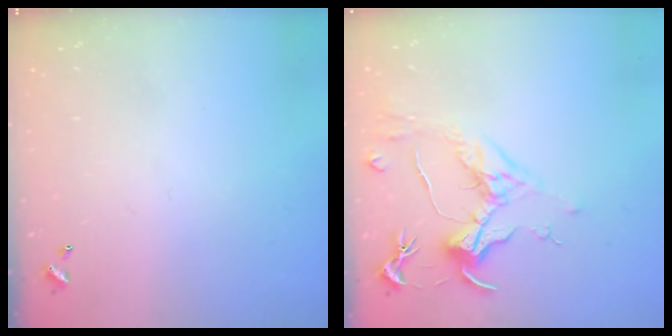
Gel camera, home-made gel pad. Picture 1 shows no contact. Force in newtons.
{"total": 1.6, "press": 1.4, "slide": 0.7}